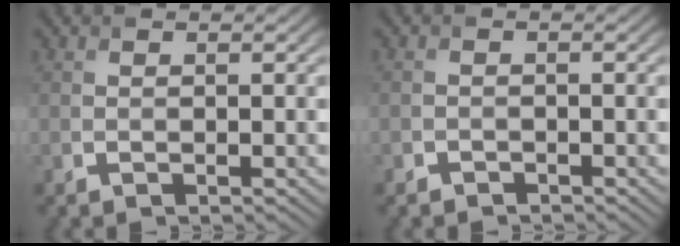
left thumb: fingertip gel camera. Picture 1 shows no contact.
{"total": 1.1, "force": [-0.9, 0.6, -0.1], "torque": [0.007, 0.001, -0.021]}